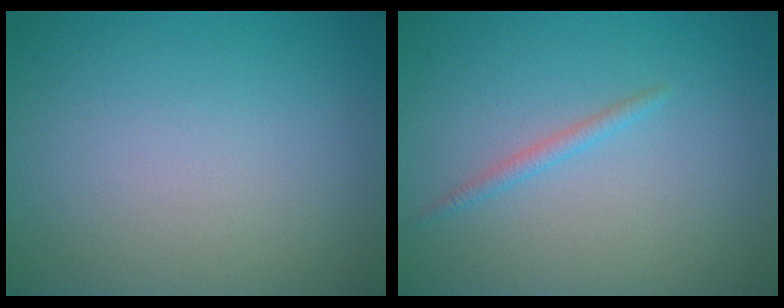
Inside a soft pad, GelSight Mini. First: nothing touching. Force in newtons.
{"total": 1.0, "press": 1.0, "slide": 0.1}